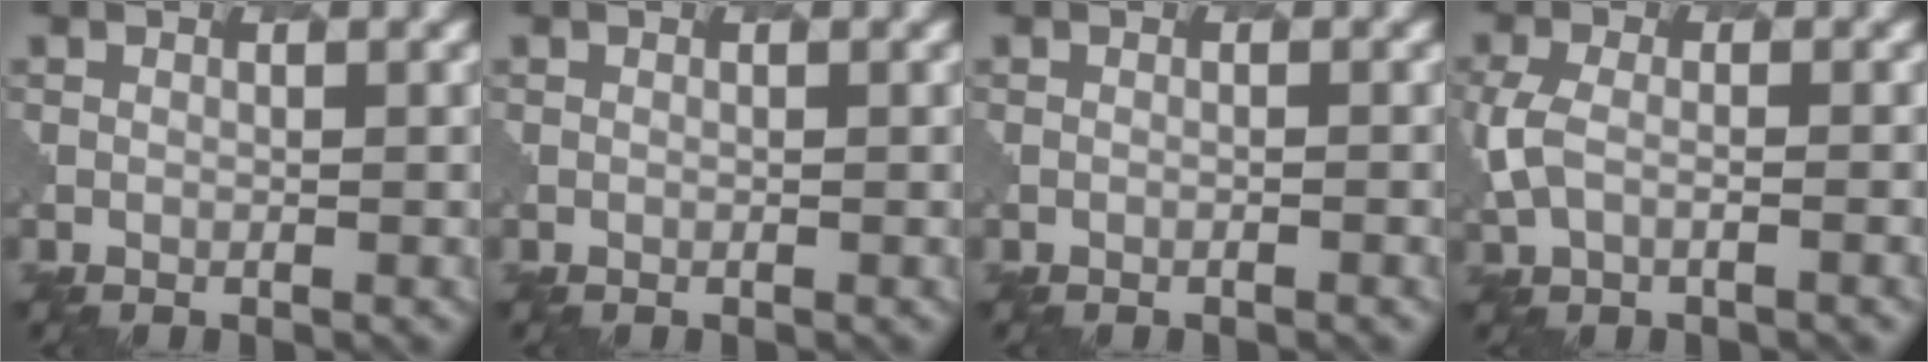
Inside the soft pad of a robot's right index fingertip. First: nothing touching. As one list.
[{"total": 0.0}, {"total": 0.0}, {"total": 2.6, "force": [-0.4, 1.1, 2.4], "torque": [-0.065, -0.002, -0.016]}]